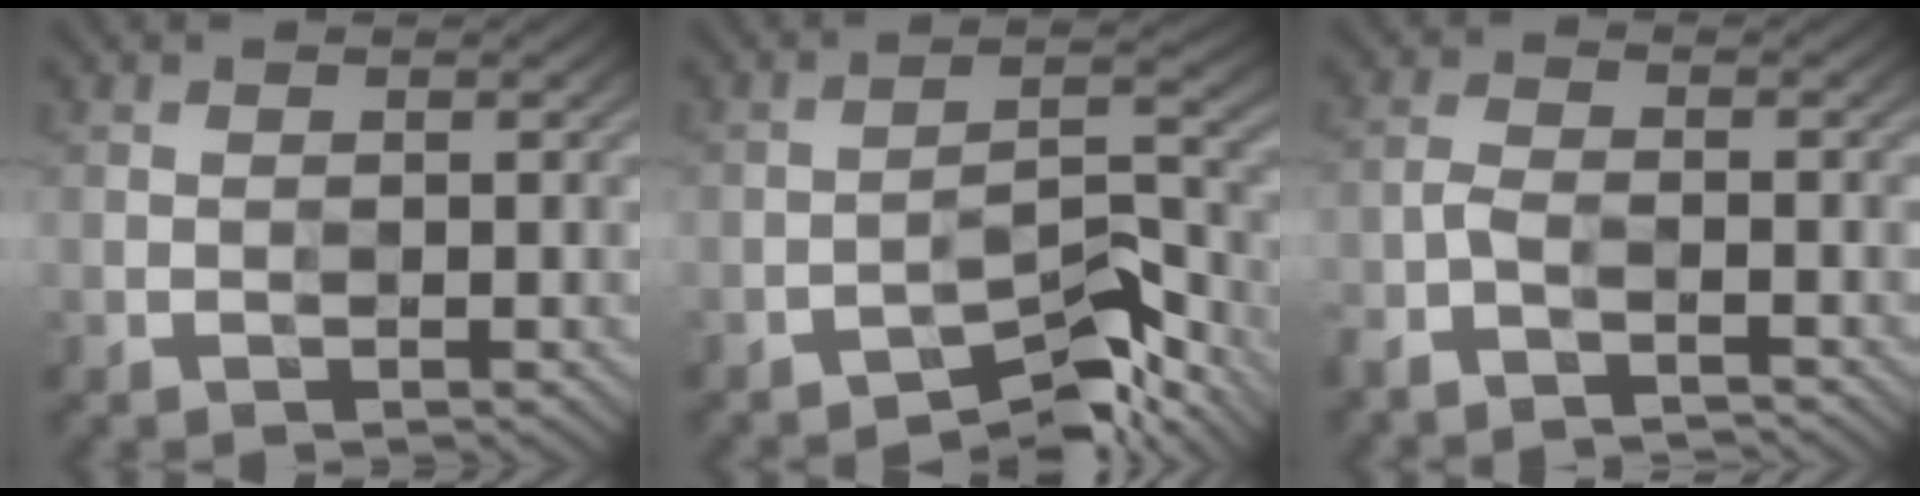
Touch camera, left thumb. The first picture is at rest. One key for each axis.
{"total": 7.2, "fx": -6.7, "fy": 0.7, "fz": 2.6, "tx": -0.026, "ty": 0.020, "tz": -0.114}
{"total": 2.2, "fx": -2.2, "fy": -0.2, "fz": 0.2, "tx": -0.018, "ty": -0.004, "tz": -0.057}